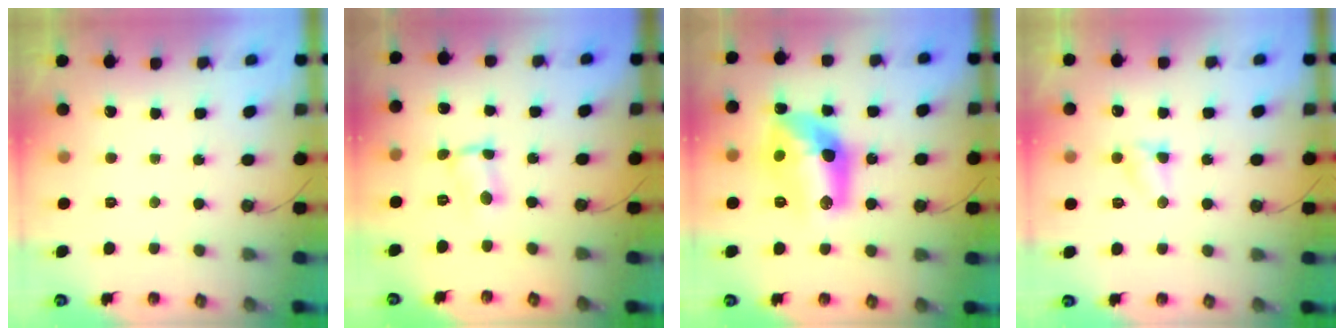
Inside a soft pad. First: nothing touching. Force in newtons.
{"total": 2.9, "press": 1.4, "slide": 2.5}
{"total": 15.1, "press": 15.1, "slide": 0.8}
{"total": 3.9, "press": 3.9, "slide": 0.4}